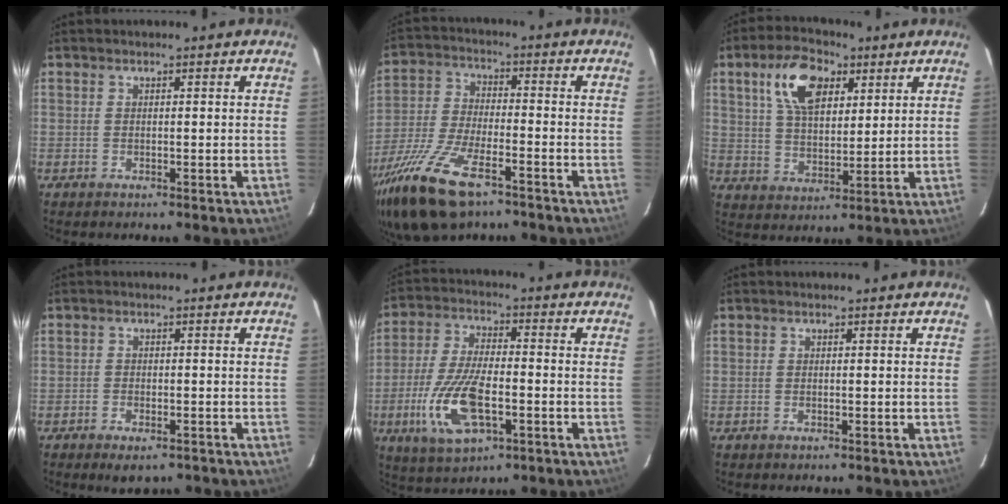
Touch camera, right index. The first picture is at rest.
{"total": 17.7, "force": [-11.5, 6.7, 11.8], "torque": [-0.264, -0.041, -0.219]}
{"total": 12.0, "force": [5.5, 6.5, 8.5], "torque": [-0.156, 0.023, 0.101]}
{"total": 4.6, "force": [-3.2, 2.1, 2.5], "torque": [-0.057, -0.011, -0.048]}
{"total": 14.0, "force": [-4.6, 5.6, 12.0], "torque": [-0.257, -0.011, -0.083]}
{"total": 0.0}